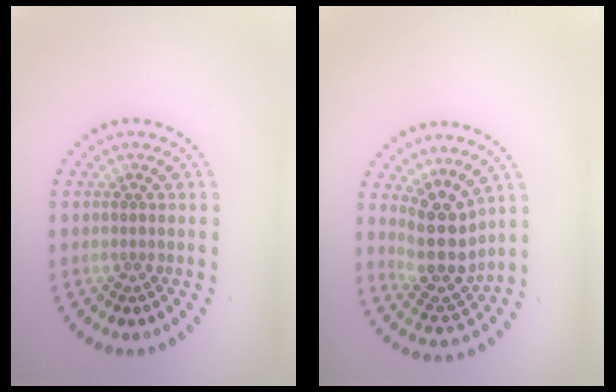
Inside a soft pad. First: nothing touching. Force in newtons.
{"total": 4.5, "press": 3.7, "slide": 2.5}